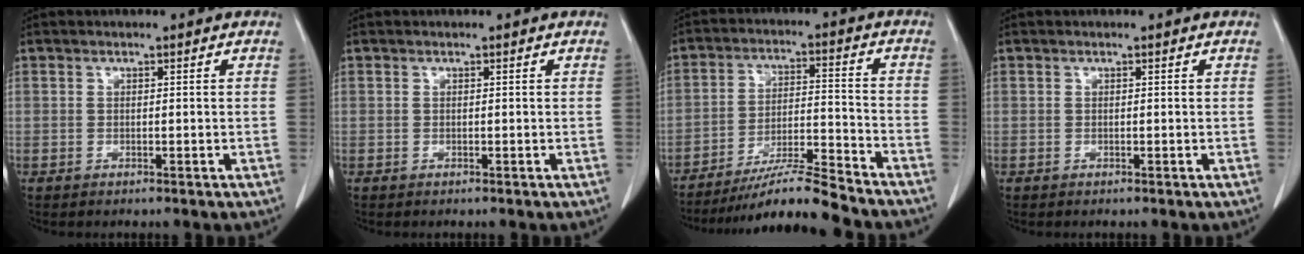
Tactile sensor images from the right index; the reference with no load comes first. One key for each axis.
{"total": 0.0}
{"total": 10.7, "fx": -9.7, "fy": -0.9, "fz": 4.3, "tx": -0.069, "ty": 0.000, "tz": -0.169}
{"total": 0.0}